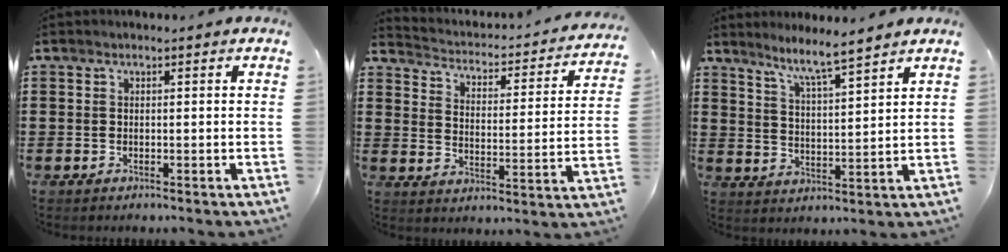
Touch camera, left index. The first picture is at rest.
{"total": 1.8, "force": [1.8, 0.3, 0.4], "torque": [-0.027, -0.026, 0.018]}
{"total": 5.1, "force": [4.6, -0.9, 2.0], "torque": [-0.057, -0.029, 0.076]}